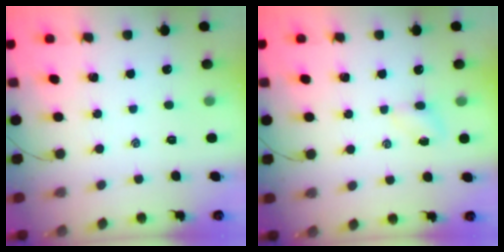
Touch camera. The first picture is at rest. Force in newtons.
{"total": 2.8, "press": 2.6, "slide": 1.0}